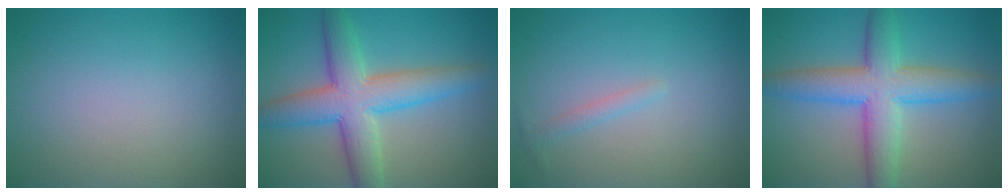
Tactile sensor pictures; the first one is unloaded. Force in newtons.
{"total": 7.5, "press": 7.5, "slide": 0.2}
{"total": 0.9, "press": 0.9, "slide": 0.0}
{"total": 7.2, "press": 7.2, "slide": 0.1}